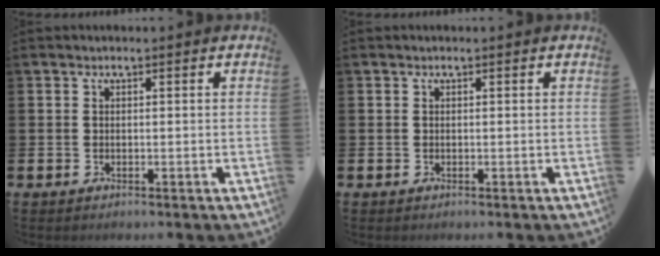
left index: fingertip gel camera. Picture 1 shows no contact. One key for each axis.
{"total": 0.0}